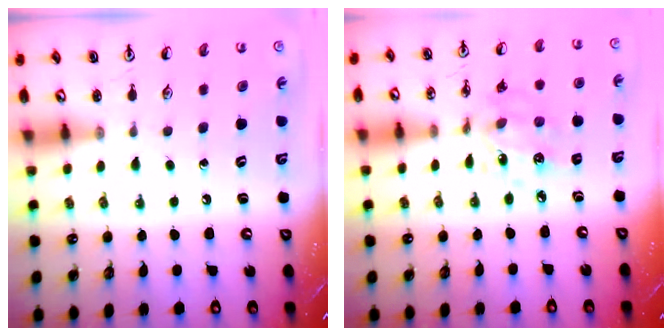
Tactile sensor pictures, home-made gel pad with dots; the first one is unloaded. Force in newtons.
{"total": 9.3, "press": 9.3, "slide": 0.6}